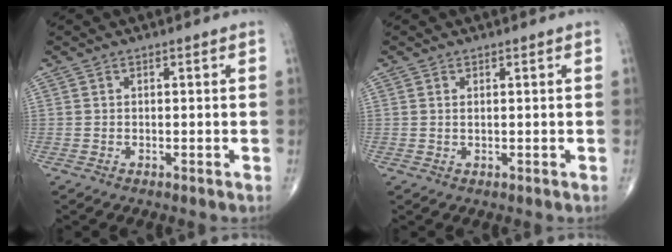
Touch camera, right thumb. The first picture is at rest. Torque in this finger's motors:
{"motor_torque": [-0.44, 0.02, -0.16, -0.11, -0.03]}